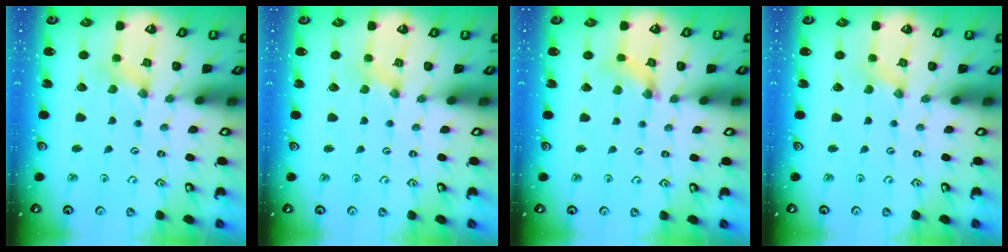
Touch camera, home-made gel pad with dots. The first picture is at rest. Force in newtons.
{"total": 0.0}
{"total": 2.4, "press": 2.4, "slide": 0.2}
{"total": 0.0}